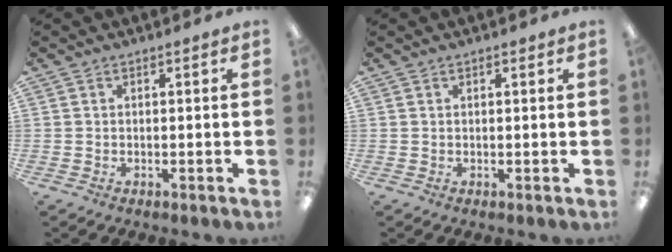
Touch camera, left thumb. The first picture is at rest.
{"total": 0.7, "force": [0.4, 0.2, 0.5], "torque": [-0.002, -0.002, 0.006]}